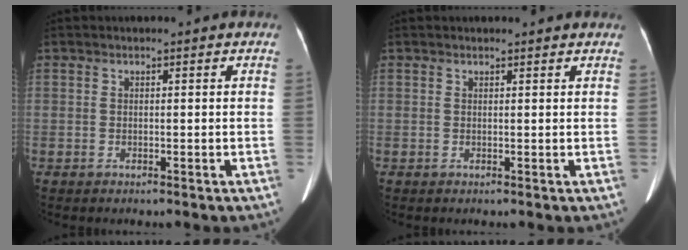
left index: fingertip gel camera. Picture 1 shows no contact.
{"total": 2.6, "force": [2.5, 0.4, 0.8], "torque": [-0.011, 0.002, 0.025]}